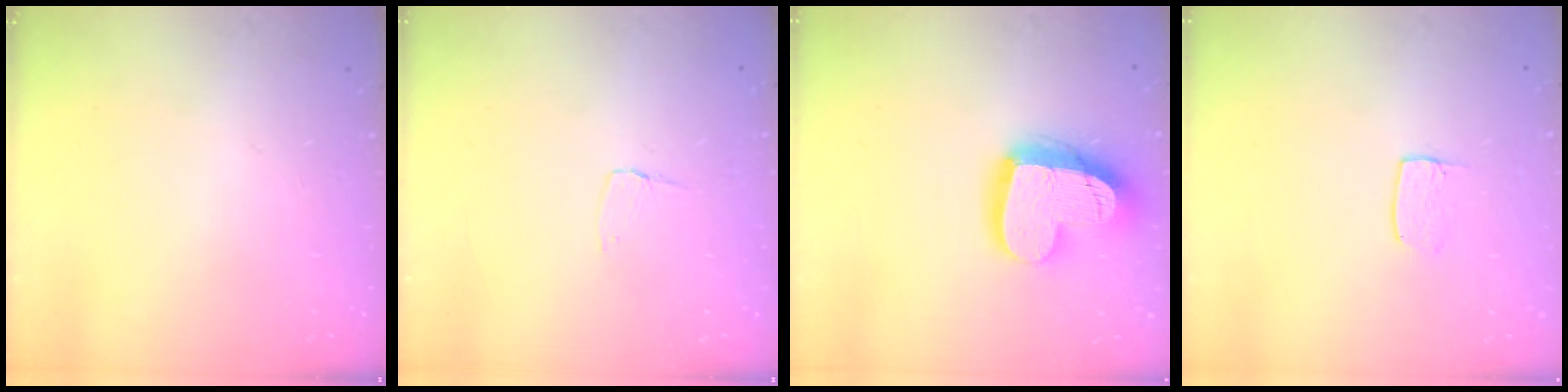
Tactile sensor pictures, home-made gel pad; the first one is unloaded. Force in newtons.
{"total": 2.9, "press": 2.9, "slide": 0.3}
{"total": 17.0, "press": 17.0, "slide": 1.5}
{"total": 4.2, "press": 4.2, "slide": 0.3}